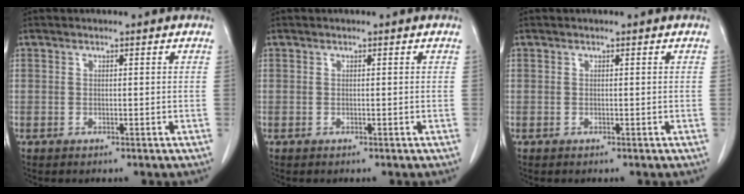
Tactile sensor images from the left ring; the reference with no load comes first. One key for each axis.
{"total": 0.0}
{"total": 0.0}